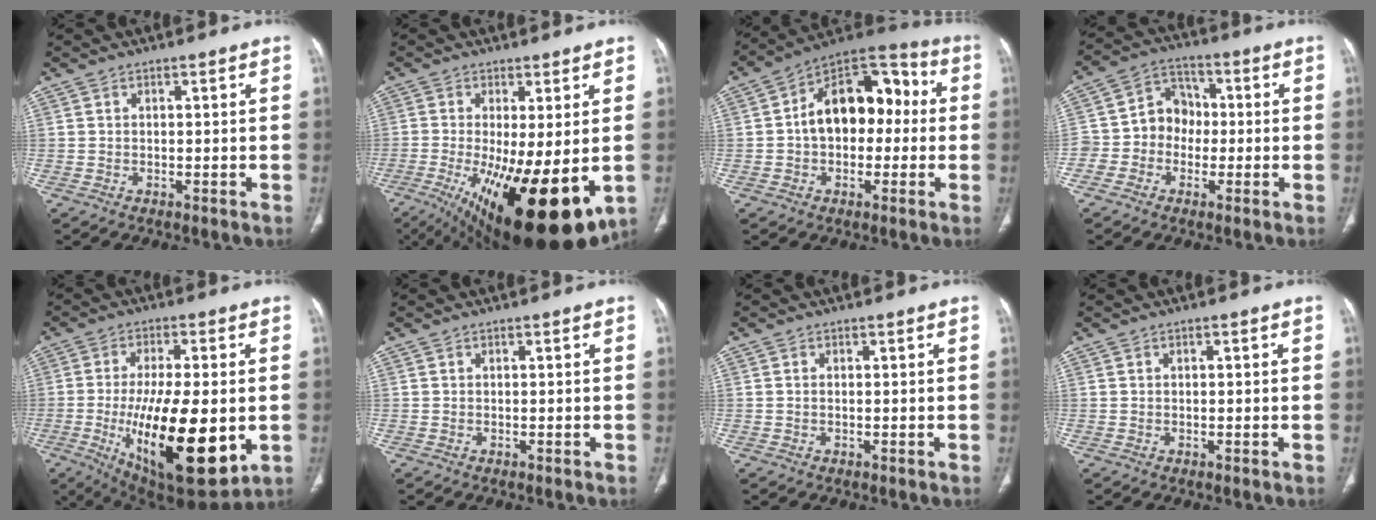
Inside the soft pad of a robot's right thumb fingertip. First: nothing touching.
{"total": 22.0, "force": [-6.0, 7.5, 19.7], "torque": [-0.301, -0.038, -0.071]}
{"total": 16.8, "force": [0.7, 10.9, 12.7], "torque": [-0.156, 0.053, 0.000]}
{"total": 9.2, "force": [-1.5, 8.3, 3.9], "torque": [-0.030, 0.037, -0.038]}
{"total": 23.6, "force": [-4.4, 8.6, 21.5], "torque": [-0.360, -0.030, -0.049]}
{"total": 0.0}
{"total": 0.0}
{"total": 0.6, "force": [0.1, 0.2, 0.5], "torque": [-0.010, 0.003, 0.003]}